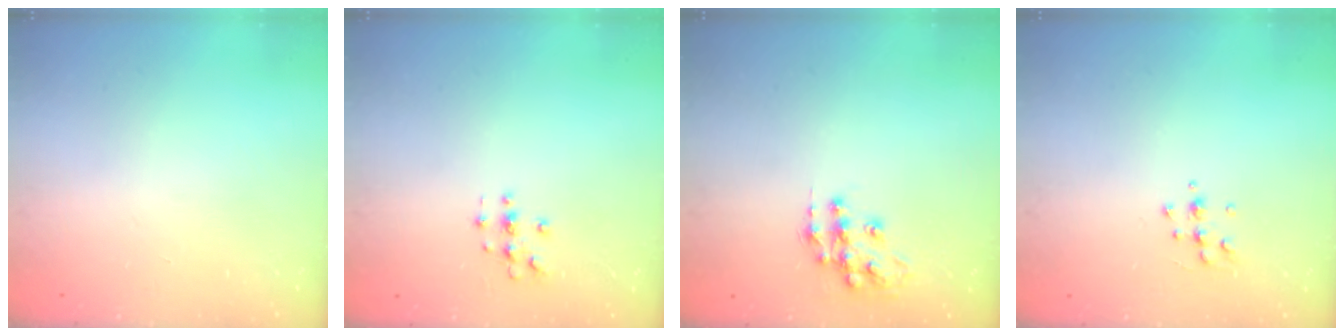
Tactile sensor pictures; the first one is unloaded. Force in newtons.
{"total": 2.9, "press": 2.9, "slide": 0.3}
{"total": 11.5, "press": 11.5, "slide": 0.7}
{"total": 6.3, "press": 6.2, "slide": 1.0}